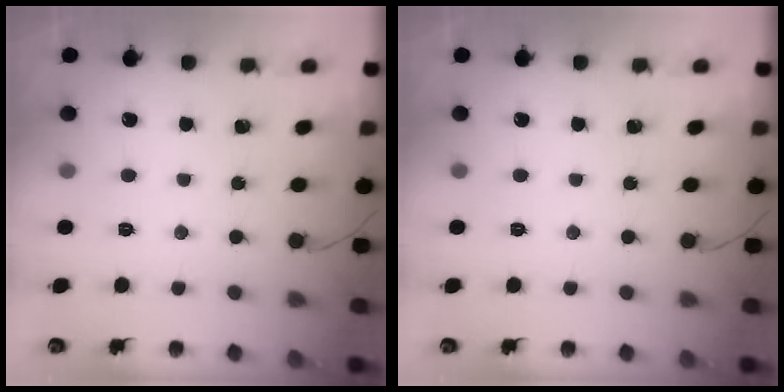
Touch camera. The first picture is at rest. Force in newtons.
{"total": 0.0}